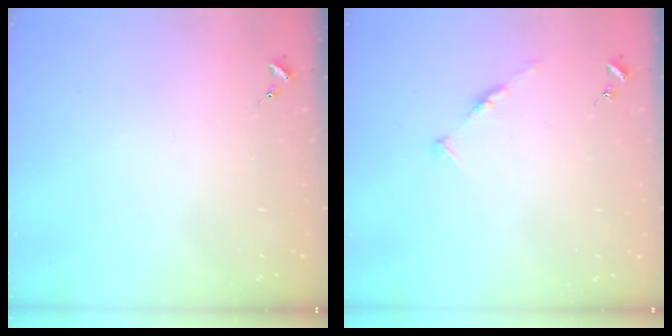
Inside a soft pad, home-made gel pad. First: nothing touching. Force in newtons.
{"total": 4.9, "press": 4.9, "slide": 0.5}